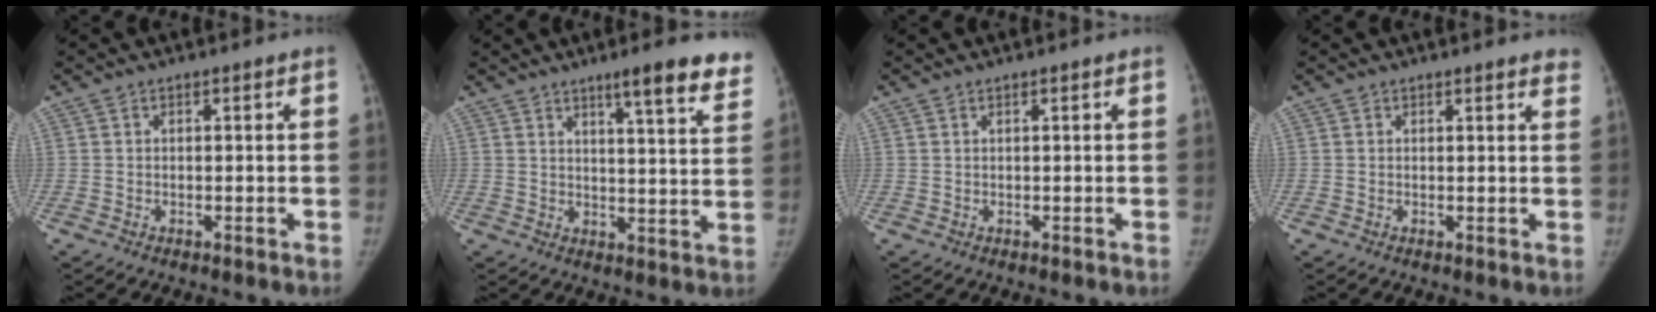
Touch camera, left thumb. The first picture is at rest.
{"total": 11.4, "force": [8.2, 1.5, 7.8], "torque": [-0.079, -0.044, 0.097]}
{"total": 0.0}
{"total": 3.7, "force": [3.3, 1.2, 1.2], "torque": [0.009, -0.009, 0.021]}